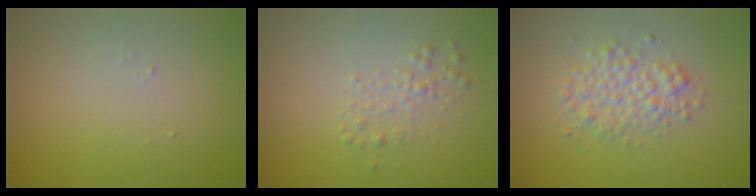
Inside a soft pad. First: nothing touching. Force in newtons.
{"total": 1.3, "press": 1.3, "slide": 0.0}
{"total": 3.0, "press": 3.0, "slide": 0.1}